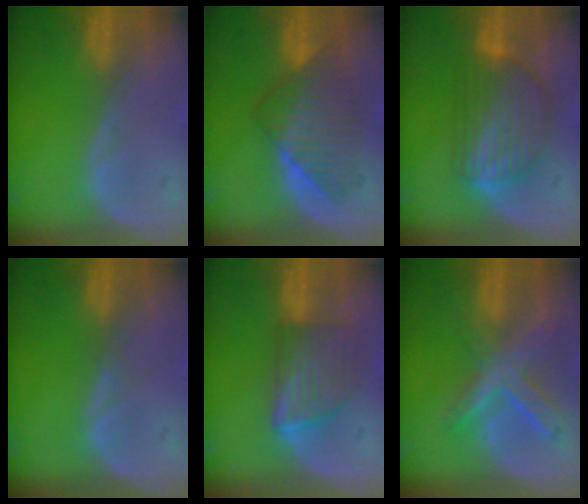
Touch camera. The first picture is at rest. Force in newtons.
{"total": 6.7, "press": 6.6, "slide": 1.0}
{"total": 7.4, "press": 7.2, "slide": 1.7}
{"total": 0.5, "press": 0.5, "slide": 0.1}
{"total": 6.0, "press": 5.9, "slide": 1.3}
{"total": 6.9, "press": 6.2, "slide": 3.1}